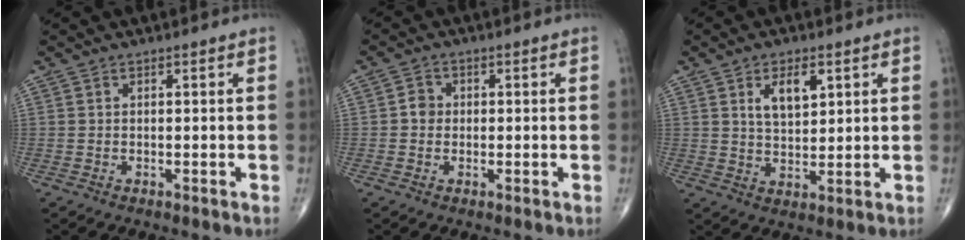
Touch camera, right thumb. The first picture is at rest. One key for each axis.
{"total": 2.5, "fx": -0.1, "fy": 2.2, "fz": 1.0, "tx": -0.005, "ty": 0.006, "tz": -0.008}
{"total": 6.6, "fx": 2.7, "fy": 3.4, "fz": 5.0, "tx": -0.071, "ty": -0.018, "tz": 0.051}